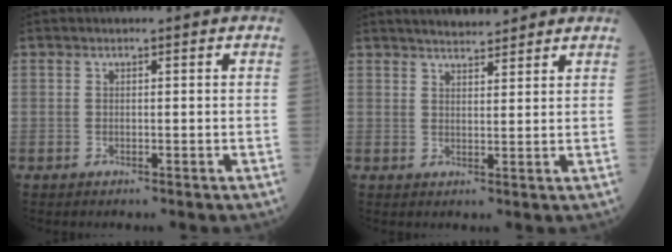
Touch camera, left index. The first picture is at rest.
{"total": 6.4, "force": [5.9, 1.3, 2.3], "torque": [-0.034, 0.016, 0.084]}